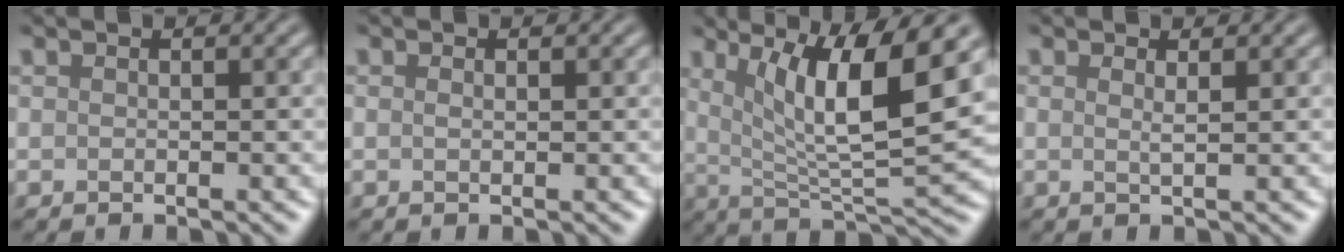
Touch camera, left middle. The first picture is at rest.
{"total": 0.0}
{"total": 9.4, "force": [3.3, 1.9, 8.6], "torque": [-0.138, -0.008, 0.064]}
{"total": 0.9, "force": [0.5, 0.2, 0.7], "torque": [-0.007, -0.002, 0.004]}